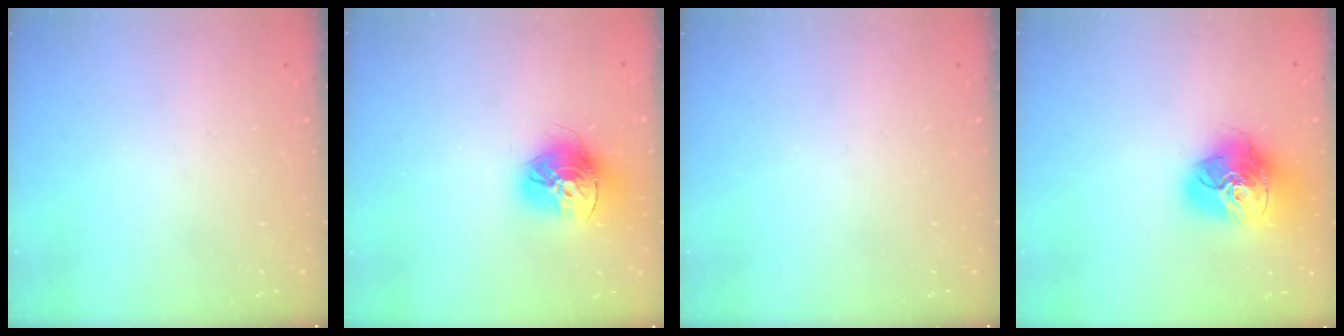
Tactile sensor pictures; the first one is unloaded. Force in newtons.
{"total": 15.9, "press": 15.9, "slide": 1.5}
{"total": 0.0}
{"total": 18.8, "press": 18.6, "slide": 2.1}